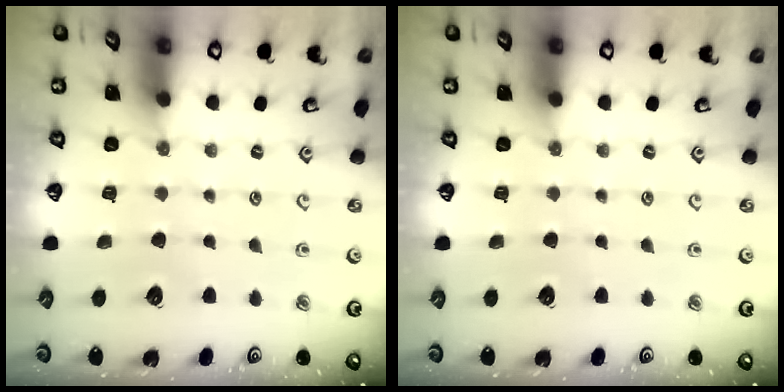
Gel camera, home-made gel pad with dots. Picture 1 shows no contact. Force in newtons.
{"total": 0.0}